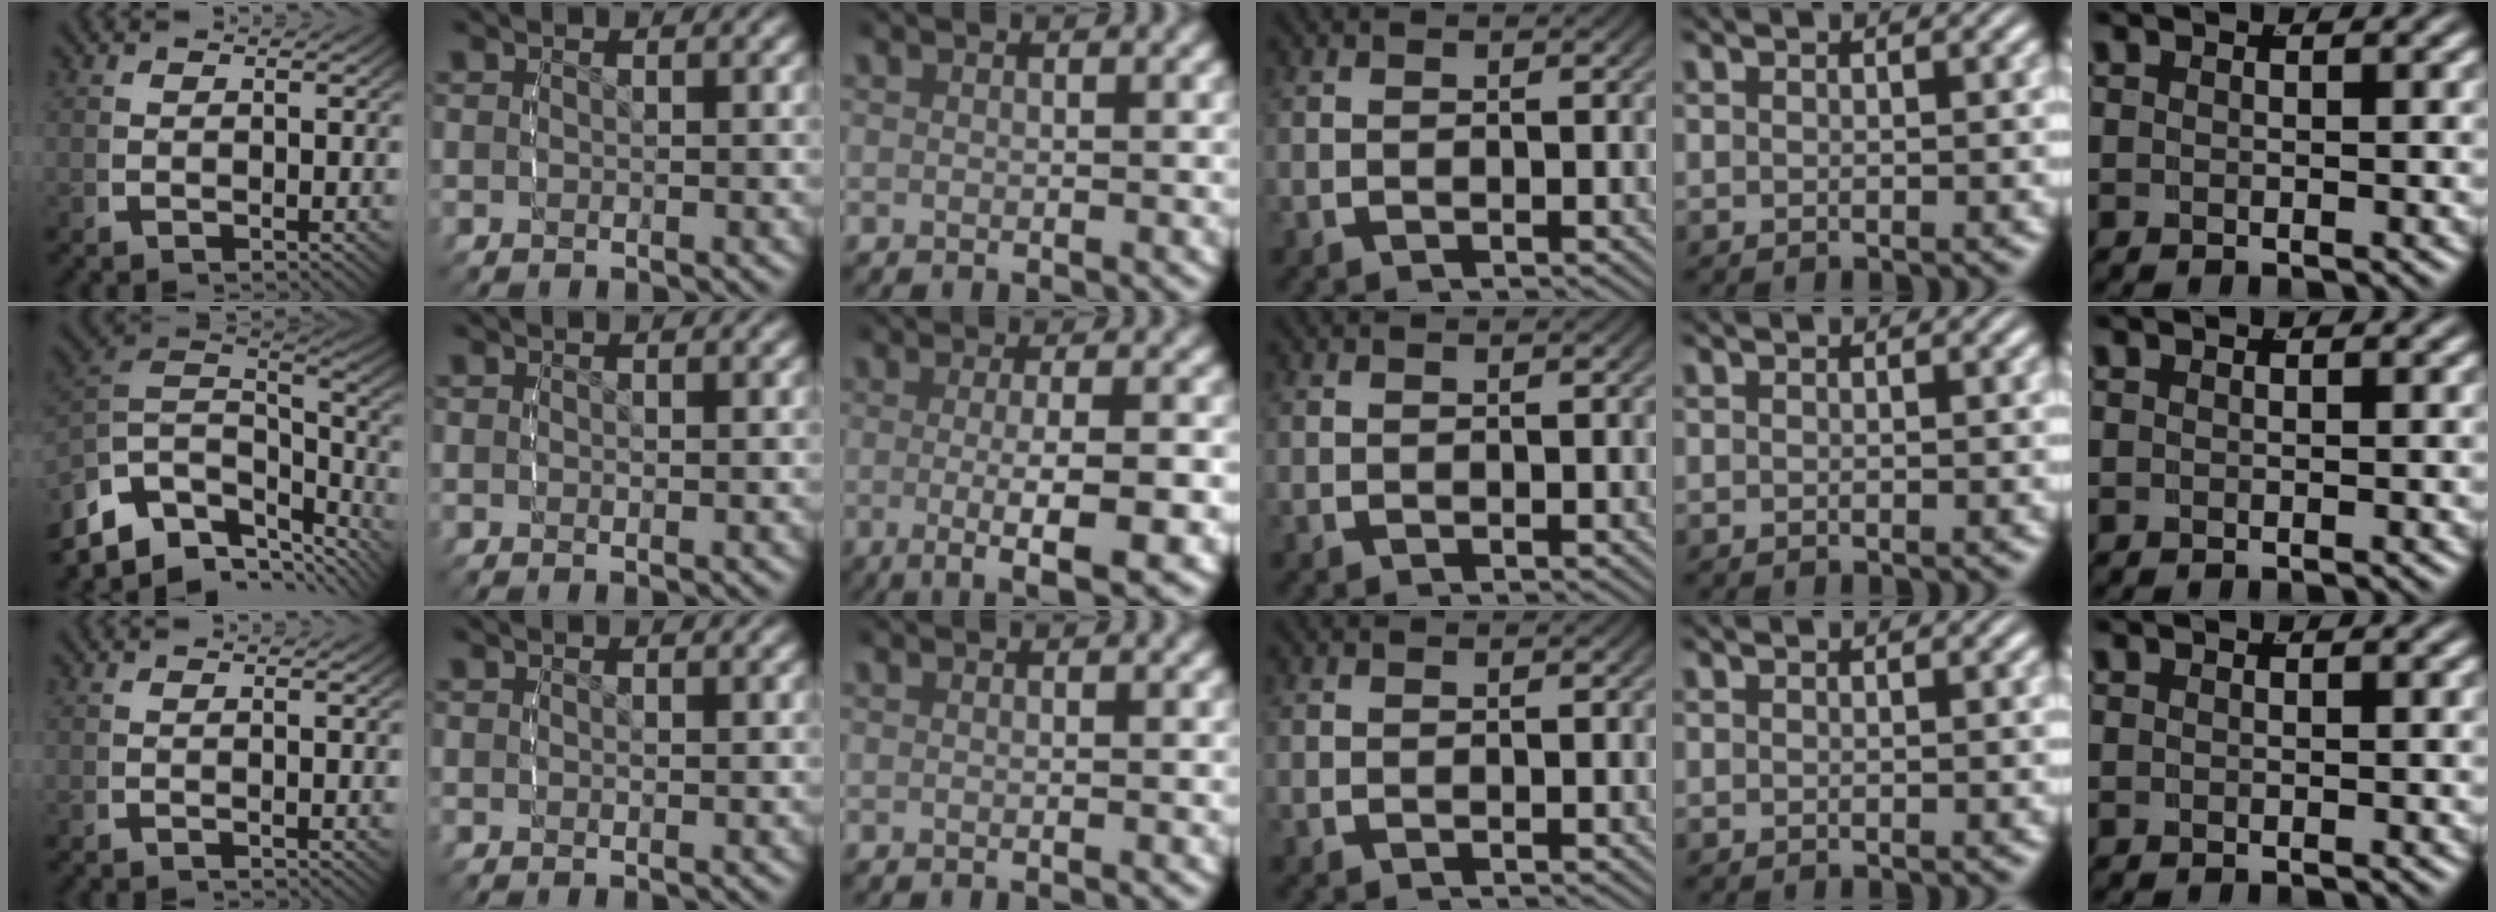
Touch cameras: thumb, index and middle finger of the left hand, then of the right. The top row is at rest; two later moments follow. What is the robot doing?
{"motion": "lift_and_place", "object": "bandage"}